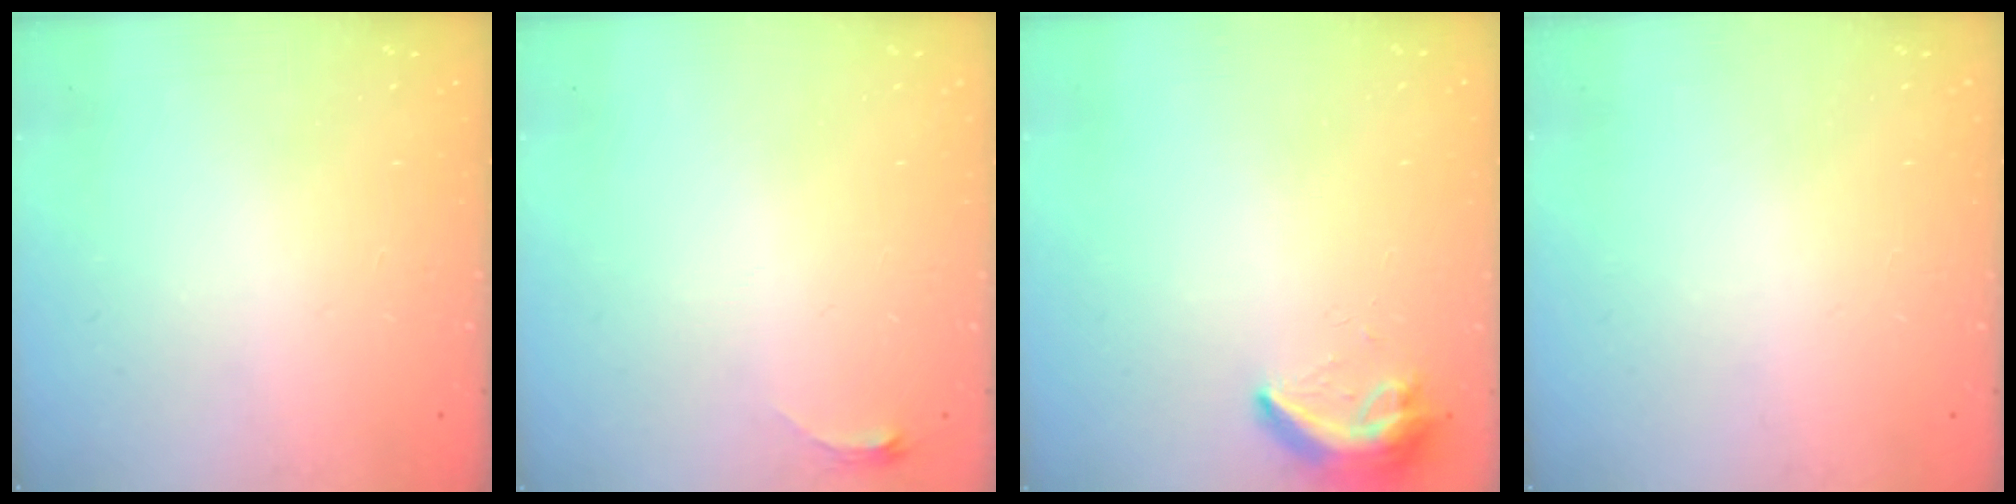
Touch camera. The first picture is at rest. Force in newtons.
{"total": 2.8, "press": 2.8, "slide": 0.4}
{"total": 7.8, "press": 7.8, "slide": 0.9}
{"total": 0.0}